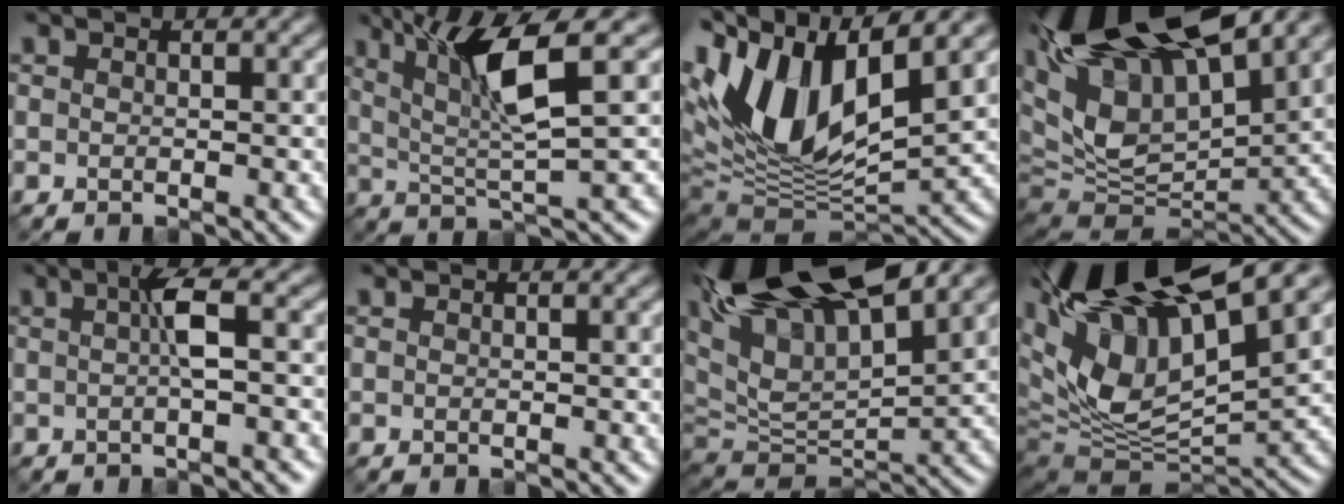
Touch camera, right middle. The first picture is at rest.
{"total": 7.1, "force": [2.8, 1.2, 6.4], "torque": [-0.118, 0.006, 0.055]}
{"total": 12.5, "force": [4.3, 6.1, 10.0], "torque": [-0.196, 0.004, 0.074]}
{"total": 19.8, "force": [8.4, 10.2, 14.8], "torque": [-0.272, 0.043, 0.152]}
{"total": 3.1, "force": [0.1, 0.4, 3.1], "torque": [-0.053, 0.005, 0.000]}
{"total": 0.0}
{"total": 18.8, "force": [9.4, 8.8, 13.7], "torque": [-0.259, 0.053, 0.161]}
{"total": 17.4, "force": [6.3, 7.9, 14.1], "torque": [-0.254, 0.010, 0.136]}